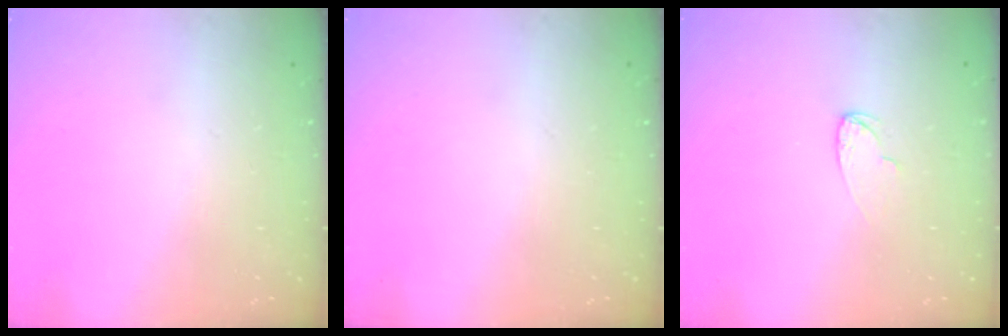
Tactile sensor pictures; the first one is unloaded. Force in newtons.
{"total": 0.0}
{"total": 3.8, "press": 3.8, "slide": 0.4}